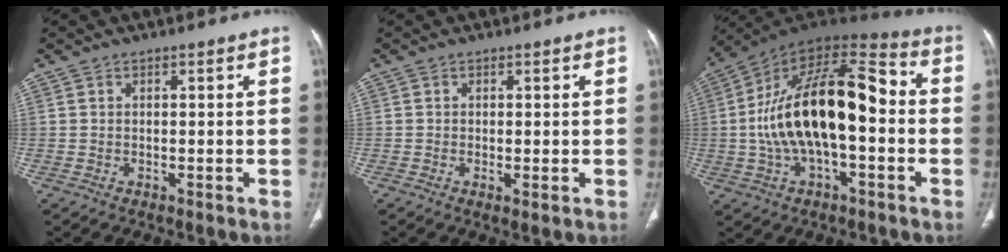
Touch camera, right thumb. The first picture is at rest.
{"total": 1.2, "force": [-0.2, 0.4, 1.1], "torque": [-0.026, -0.006, -0.005]}
{"total": 23.3, "force": [-1.3, 10.9, 20.5], "torque": [-0.353, 0.049, -0.026]}